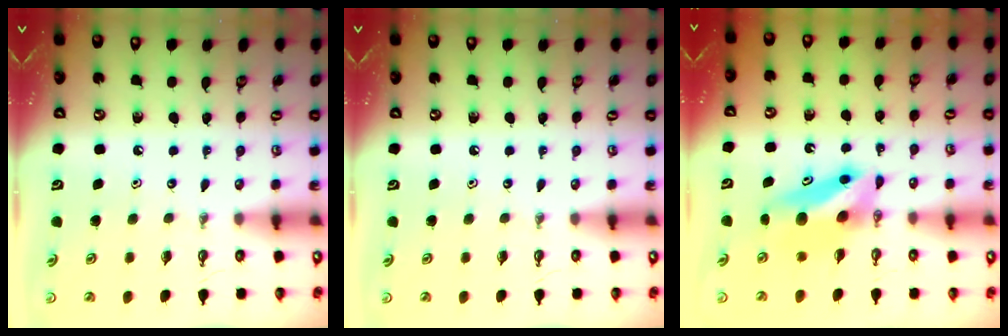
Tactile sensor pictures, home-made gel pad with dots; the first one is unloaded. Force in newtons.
{"total": 0.0}
{"total": 7.0, "press": 6.9, "slide": 1.6}